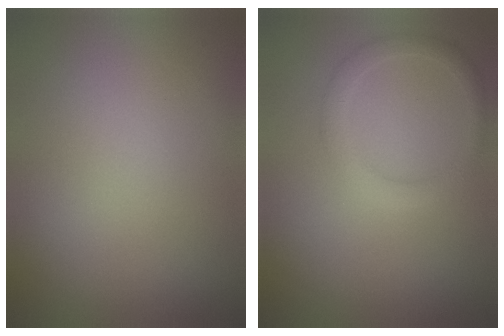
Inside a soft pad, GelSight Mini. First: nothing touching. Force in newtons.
{"total": 2.0, "press": 2.0, "slide": 0.1}